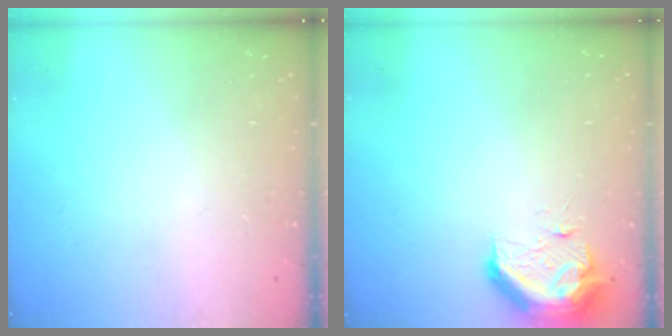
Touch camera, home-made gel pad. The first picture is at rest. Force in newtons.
{"total": 9.9, "press": 9.7, "slide": 1.8}